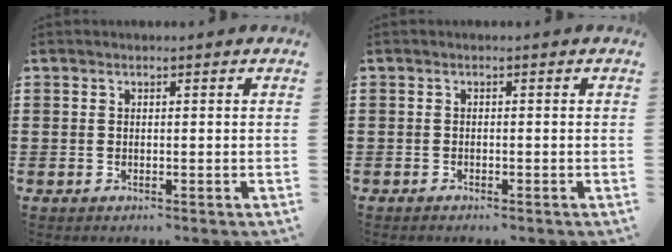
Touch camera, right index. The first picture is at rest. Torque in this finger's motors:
{"motor_torque": [0.54, -0.45, 0.04, 0.03]}